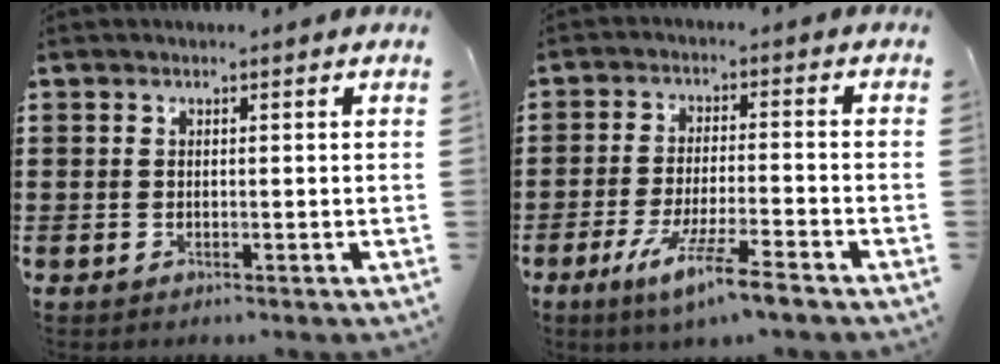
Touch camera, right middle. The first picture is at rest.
{"total": 7.5, "force": [-5.4, 0.1, 5.3], "torque": [-0.110, -0.015, -0.098]}